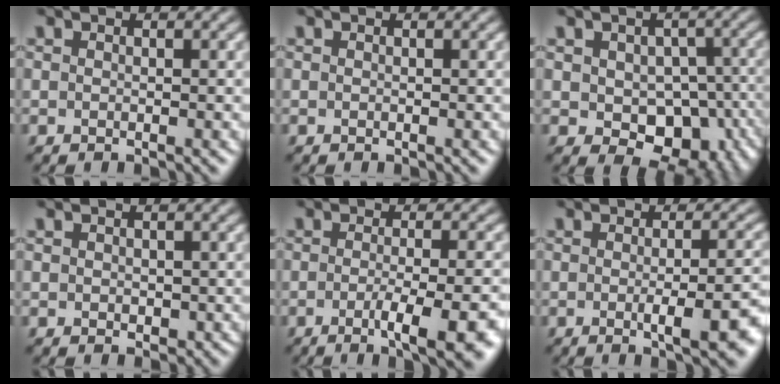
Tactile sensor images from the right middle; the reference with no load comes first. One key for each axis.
{"total": 0.0}
{"total": 7.6, "fx": -2.0, "fy": 5.2, "fz": 5.2, "tx": -0.076, "ty": -0.014, "tz": -0.023}
{"total": 0.8, "fx": 0.0, "fy": 0.7, "fz": 0.4, "tx": -0.005, "ty": -0.001, "tz": 0.005}
{"total": 7.4, "fx": -3.0, "fy": 1.9, "fz": 6.5, "tx": -0.081, "ty": -0.009, "tz": -0.042}
{"total": 7.3, "fx": -1.7, "fy": 2.3, "fz": 6.7, "tx": -0.069, "ty": -0.007, "tz": -0.016}